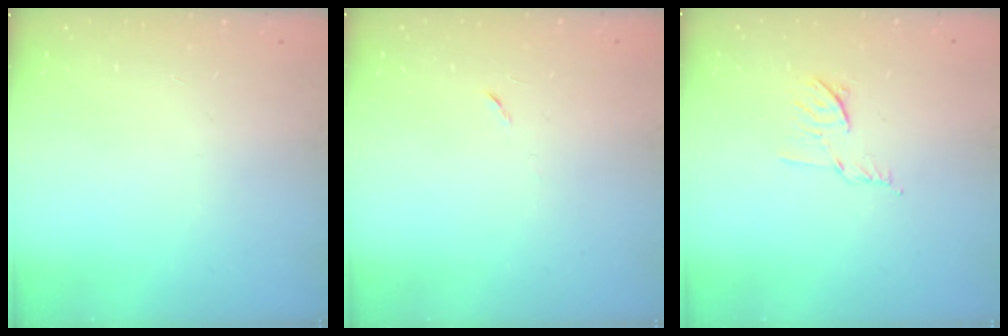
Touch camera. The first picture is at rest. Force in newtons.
{"total": 5.2, "press": 4.8, "slide": 2.1}
{"total": 6.5, "press": 6.4, "slide": 1.0}